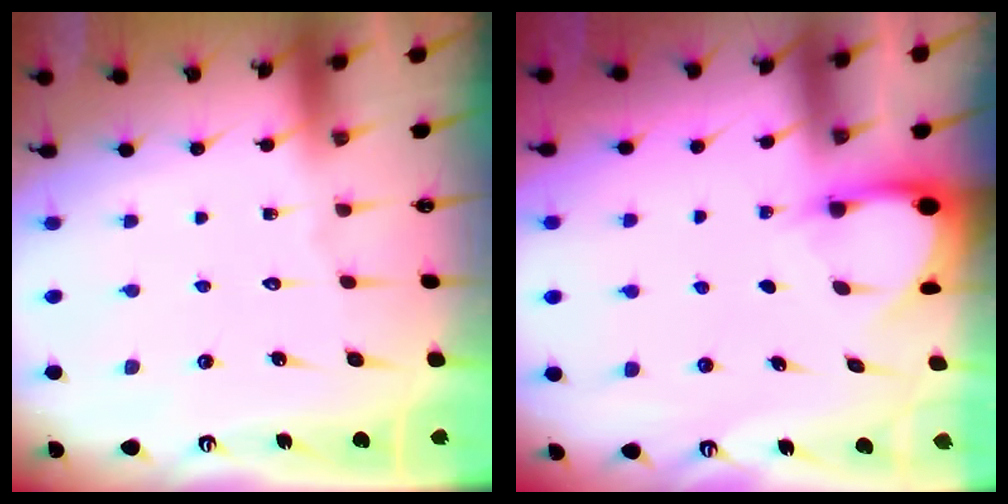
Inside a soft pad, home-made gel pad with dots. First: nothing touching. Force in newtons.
{"total": 4.0, "press": 4.0, "slide": 0.2}